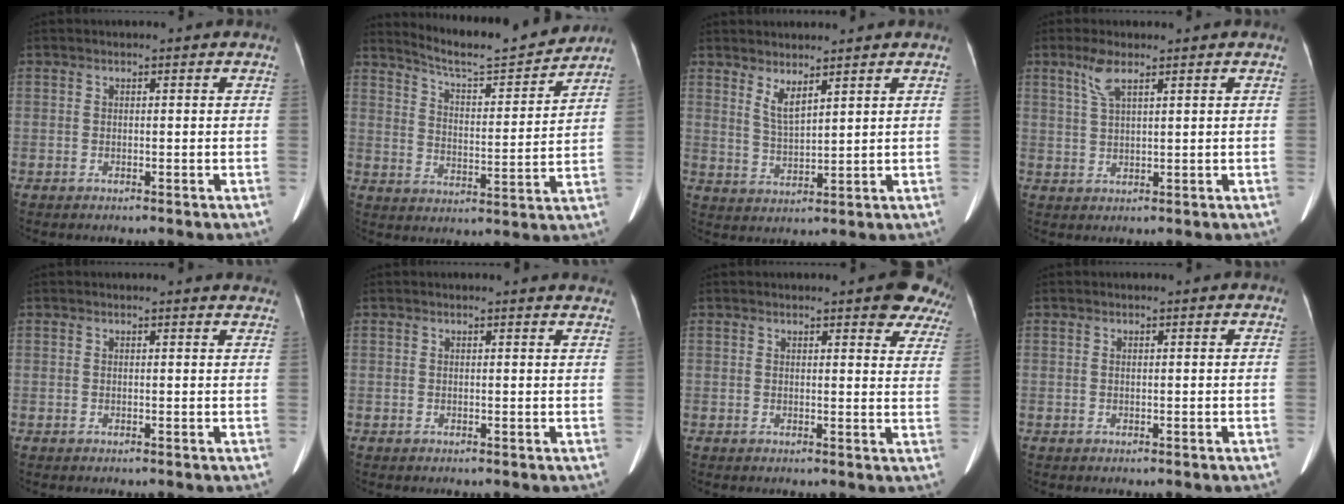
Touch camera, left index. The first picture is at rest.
{"total": 12.5, "force": [12.1, -0.2, 3.0], "torque": [-0.056, -0.007, 0.185]}
{"total": 3.6, "force": [2.7, 0.6, 2.3], "torque": [-0.050, -0.013, 0.060]}
{"total": 3.5, "force": [2.2, 0.7, 2.7], "torque": [-0.065, 0.009, 0.051]}
{"total": 4.3, "force": [4.2, 0.6, 0.6], "torque": [-0.006, -0.004, 0.028]}
{"total": 4.3, "force": [4.2, 0.5, 0.6], "torque": [-0.007, -0.005, 0.028]}
{"total": 9.0, "force": [7.4, 2.4, 4.6], "torque": [-0.026, -0.018, 0.063]}
{"total": 0.0}